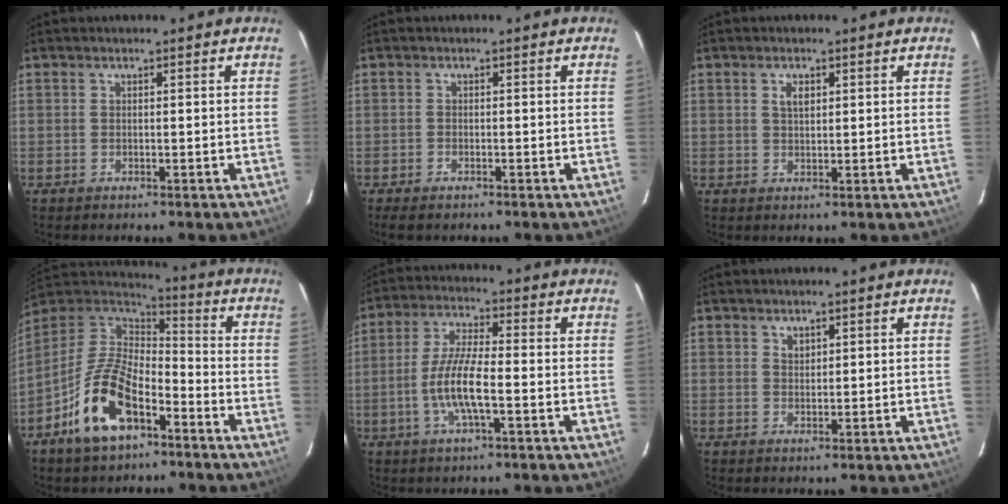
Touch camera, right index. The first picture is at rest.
{"total": 2.3, "force": [-1.8, 1.1, 1.0], "torque": [-0.027, -0.005, -0.033]}
{"total": 2.3, "force": [0.9, 1.3, 1.7], "torque": [-0.029, 0.003, 0.016]}
{"total": 15.9, "force": [-8.5, 7.6, 11.1], "torque": [-0.229, -0.001, -0.156]}
{"total": 8.7, "force": [-2.5, 1.6, 8.2], "torque": [-0.167, -0.001, -0.051]}
{"total": 1.5, "force": [1.0, 1.0, 0.5], "torque": [-0.006, 0.002, 0.018]}